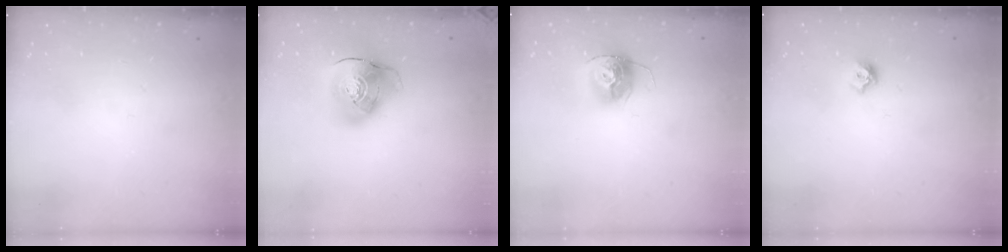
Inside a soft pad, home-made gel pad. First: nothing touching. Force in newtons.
{"total": 14.4, "press": 14.2, "slide": 2.1}
{"total": 13.4, "press": 13.4, "slide": 1.2}
{"total": 5.4, "press": 5.3, "slide": 1.0}